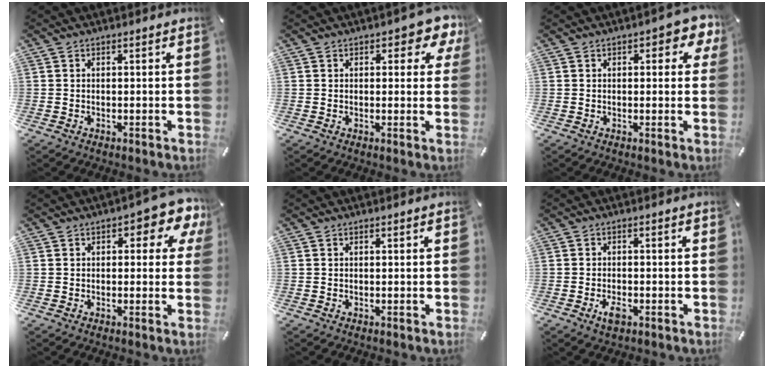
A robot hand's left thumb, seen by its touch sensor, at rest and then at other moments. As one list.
[{"total": 5.0, "force": [2.5, 2.6, 3.4], "torque": [-0.035, -0.008, 0.035]}, {"total": 4.5, "force": [1.4, 2.3, 3.7], "torque": [-0.050, 0.003, 0.018]}, {"total": 7.4, "force": [3.1, 3.5, 5.7], "torque": [-0.068, -0.014, 0.046]}, {"total": 0.0}, {"total": 3.1, "force": [-1.5, 1.6, 2.2], "torque": [-0.049, 0.000, -0.028]}]